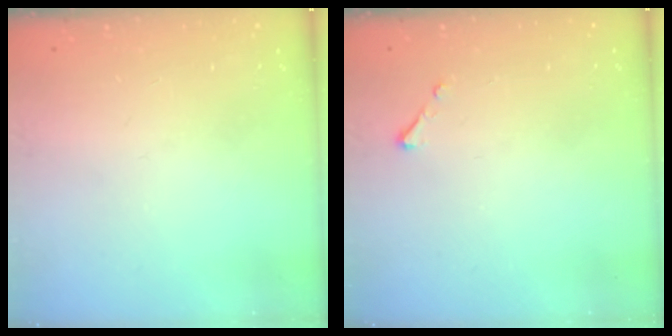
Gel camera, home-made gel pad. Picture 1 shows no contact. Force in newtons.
{"total": 2.5, "press": 2.5, "slide": 0.3}